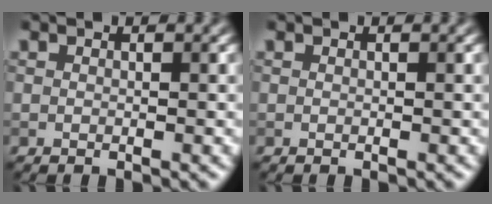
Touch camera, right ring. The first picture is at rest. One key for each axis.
{"total": 0.0}